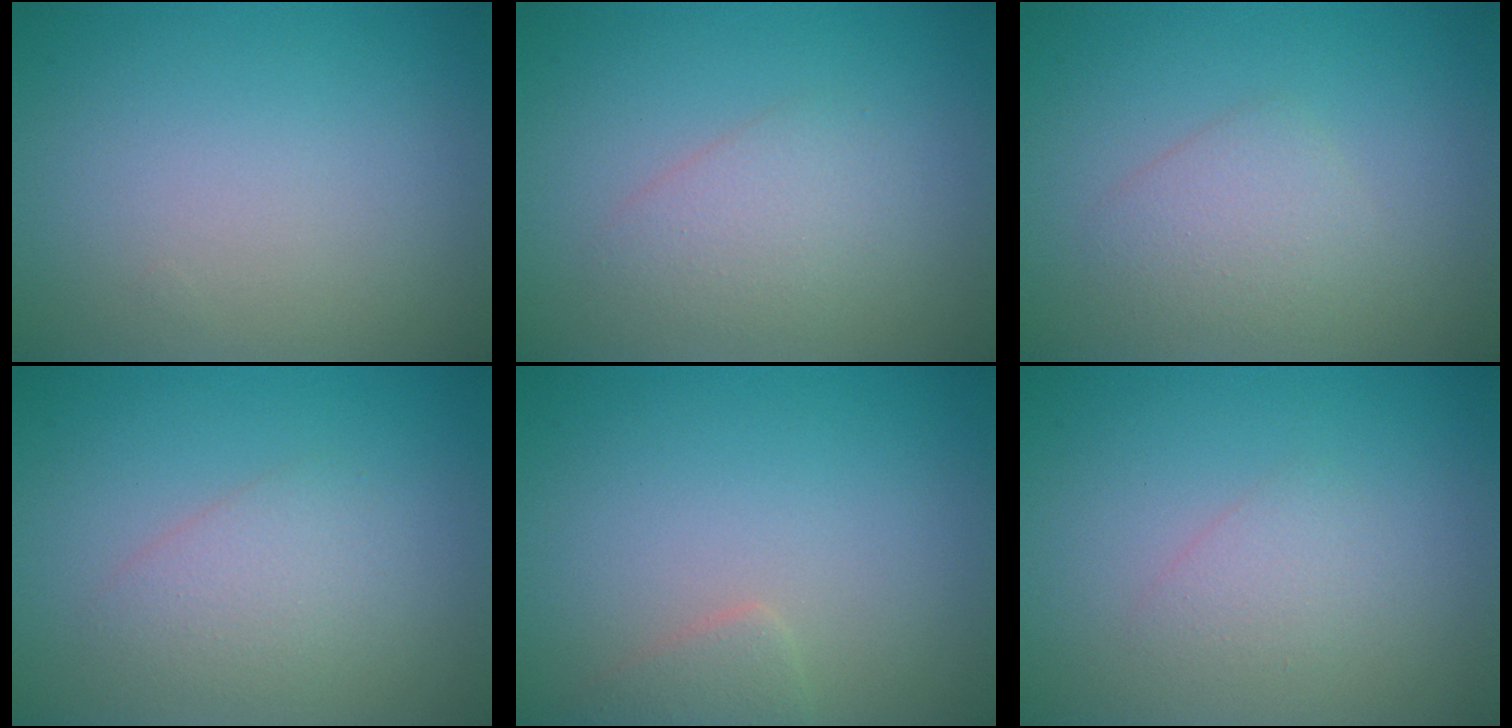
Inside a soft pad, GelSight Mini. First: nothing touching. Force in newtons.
{"total": 2.2, "press": 2.2, "slide": 0.0}
{"total": 2.1, "press": 2.1, "slide": 0.0}
{"total": 2.2, "press": 2.2, "slide": 0.0}
{"total": 1.3, "press": 1.3, "slide": 0.1}
{"total": 1.4, "press": 1.4, "slide": 0.2}